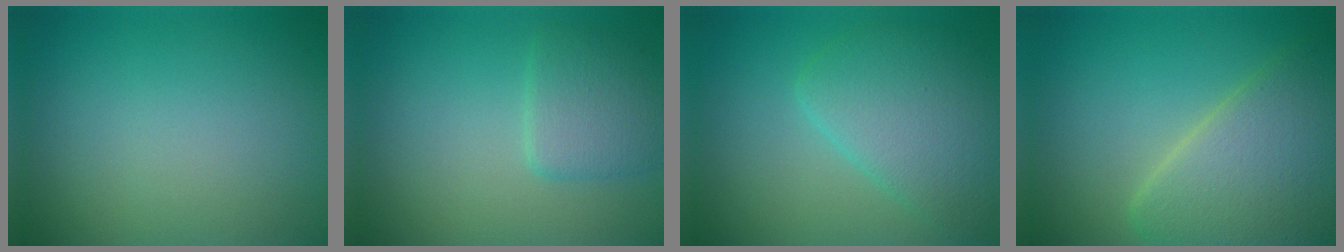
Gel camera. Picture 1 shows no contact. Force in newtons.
{"total": 2.8, "press": 2.8, "slide": 0.1}
{"total": 5.3, "press": 5.3, "slide": 0.2}
{"total": 7.4, "press": 7.4, "slide": 0.4}